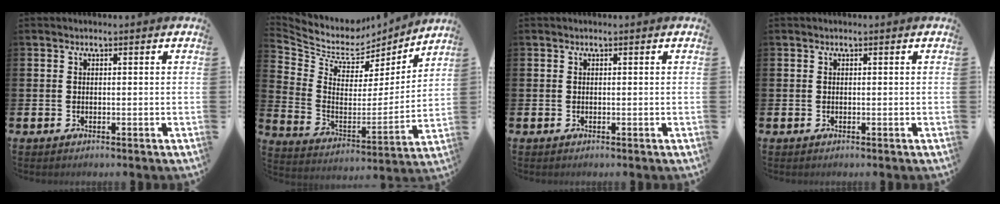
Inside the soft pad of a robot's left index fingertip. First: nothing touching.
{"total": 7.3, "force": [6.5, 3.1, 1.1], "torque": [-0.068, -0.053, 0.110]}
{"total": 0.0}
{"total": 0.0}